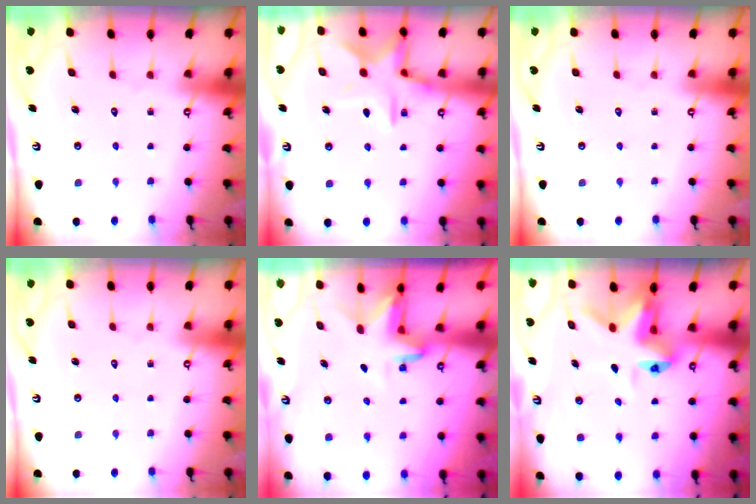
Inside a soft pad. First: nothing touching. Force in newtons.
{"total": 14.9, "press": 14.8, "slide": 1.0}
{"total": 0.0}
{"total": 0.0}
{"total": 3.2, "press": 3.2, "slide": 0.1}
{"total": 7.1, "press": 7.1, "slide": 0.6}